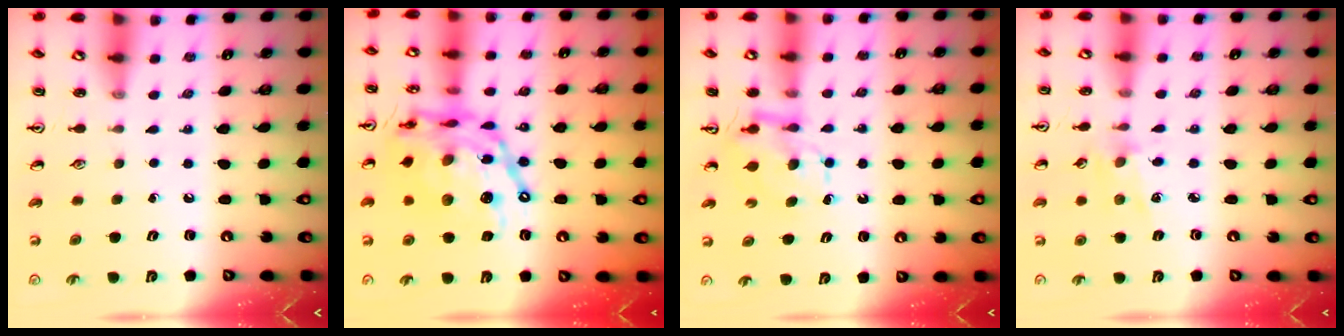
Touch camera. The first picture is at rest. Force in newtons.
{"total": 23.2, "press": 23.1, "slide": 2.0}
{"total": 6.8, "press": 6.8, "slide": 0.3}
{"total": 2.5, "press": 2.5, "slide": 0.4}